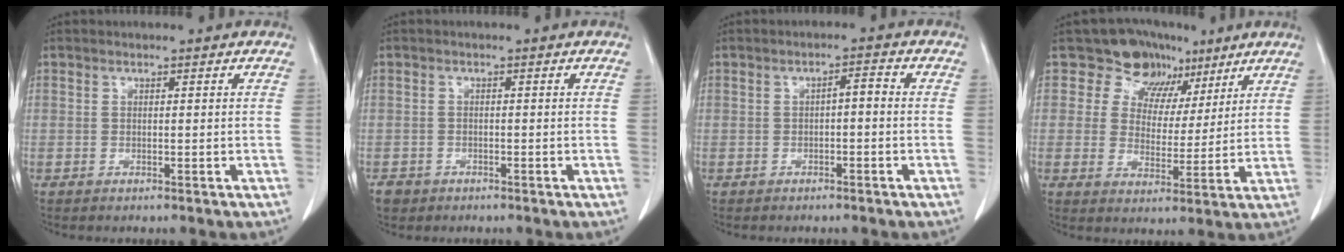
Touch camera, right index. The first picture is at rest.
{"total": 3.4, "force": [-2.0, 2.7, 0.5], "torque": [-0.013, 0.003, -0.033]}
{"total": 2.7, "force": [-0.2, 1.1, 2.4], "torque": [-0.045, 0.017, 0.000]}
{"total": 10.0, "force": [5.8, 7.6, 2.6], "torque": [-0.029, 0.031, 0.096]}